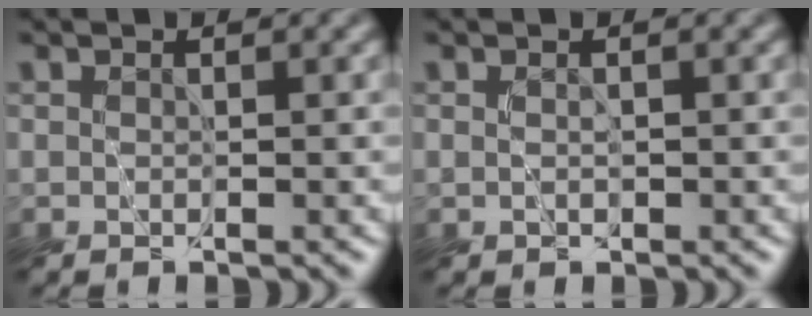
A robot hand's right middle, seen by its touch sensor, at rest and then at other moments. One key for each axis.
{"total": 0.0}